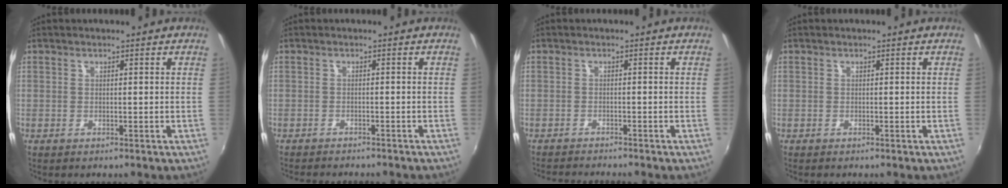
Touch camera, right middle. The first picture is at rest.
{"total": 5.6, "force": [-5.1, 1.0, 2.0], "torque": [-0.051, -0.017, -0.076]}
{"total": 4.7, "force": [-4.5, -0.2, 1.3], "torque": [-0.037, -0.016, -0.077]}
{"total": 0.0}